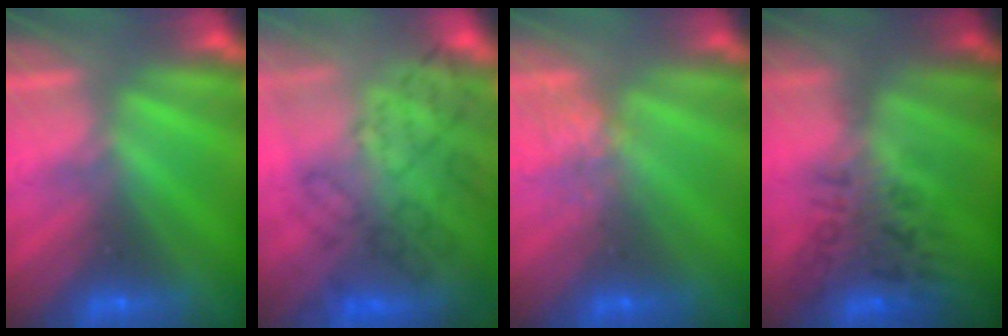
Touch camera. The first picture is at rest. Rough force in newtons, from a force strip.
{"total": 11.3}
{"total": 2.4}
{"total": 2.8}